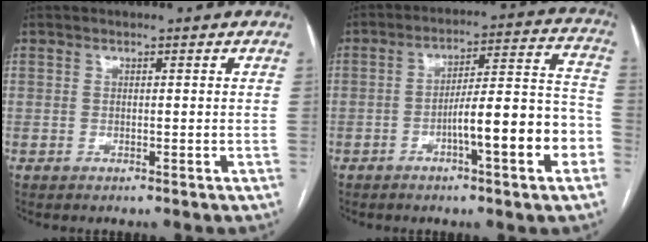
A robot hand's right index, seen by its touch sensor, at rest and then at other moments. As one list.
[{"total": 13.0, "force": [-4.8, 1.4, 12.1], "torque": [-0.171, 0.023, -0.067]}]